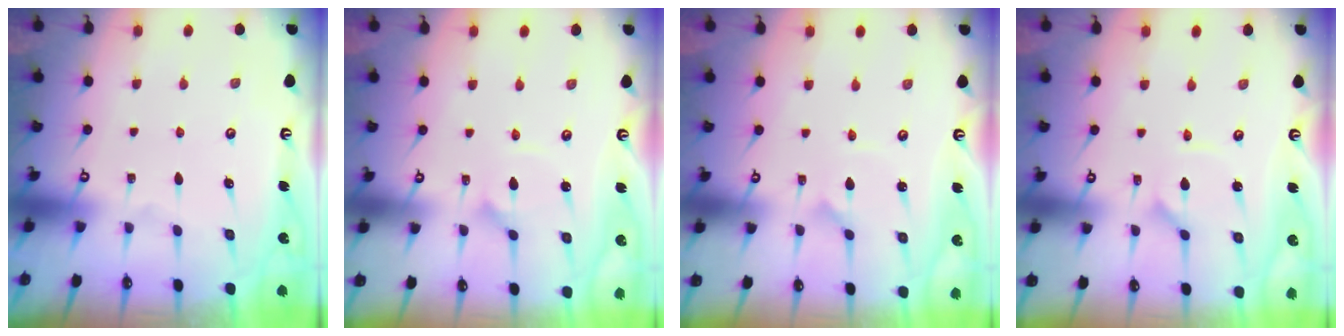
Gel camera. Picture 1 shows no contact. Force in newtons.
{"total": 3.3, "press": 3.3, "slide": 0.2}
{"total": 1.1, "press": 1.1, "slide": 0.1}
{"total": 1.6, "press": 1.5, "slide": 0.2}